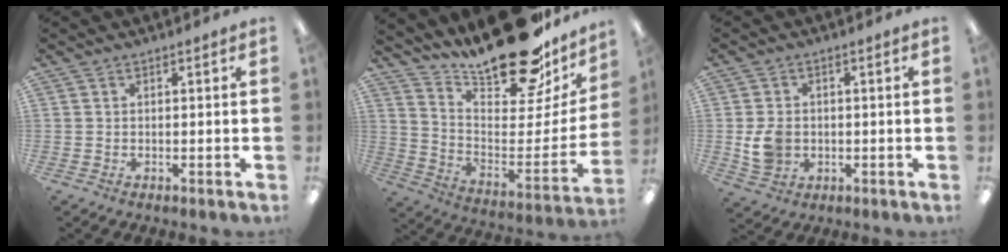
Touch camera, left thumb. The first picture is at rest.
{"total": 22.7, "force": [19.0, 6.7, 10.3], "torque": [-0.134, -0.145, 0.318]}
{"total": 6.0, "force": [-0.5, 5.0, 3.2], "torque": [-0.056, 0.002, -0.009]}